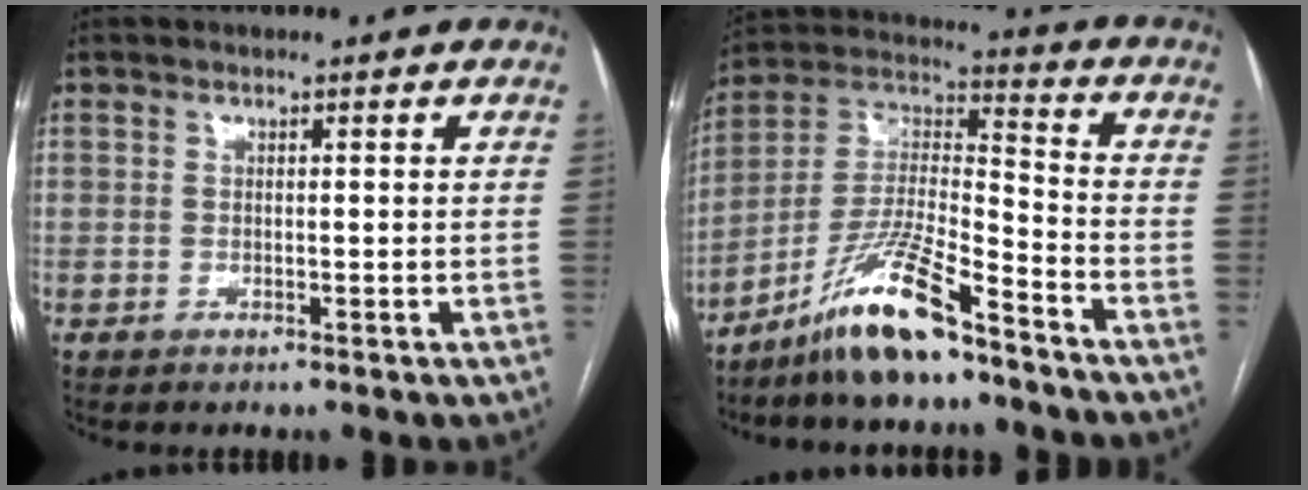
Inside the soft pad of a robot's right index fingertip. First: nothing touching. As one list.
[{"total": 12.8, "force": [-9.5, 1.4, 8.6], "torque": [-0.175, 0.002, -0.178]}]